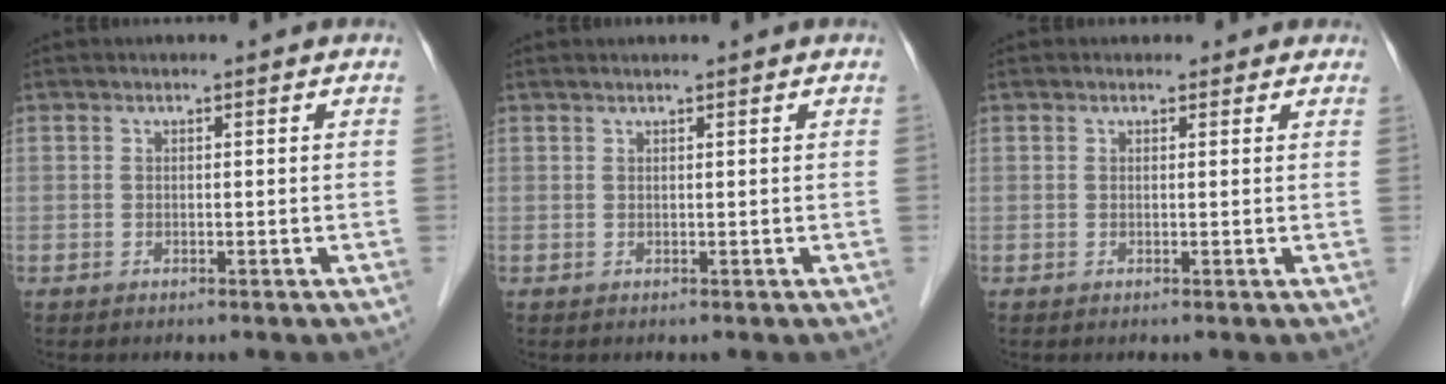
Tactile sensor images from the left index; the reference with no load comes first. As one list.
[{"total": 1.2, "force": [1.0, -0.1, 0.5], "torque": [-0.010, 0.014, 0.023]}, {"total": 2.3, "force": [1.9, 1.3, 0.2], "torque": [0.010, 0.011, 0.015]}]